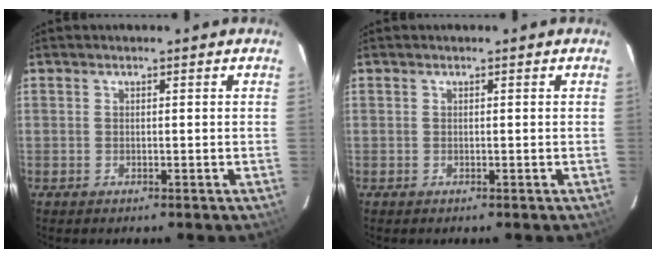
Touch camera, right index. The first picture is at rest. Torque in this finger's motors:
{"motor_torque": [0.00, 0.00, 0.02, 0.00]}